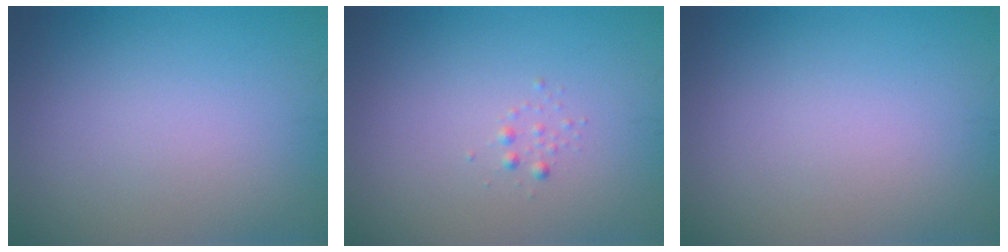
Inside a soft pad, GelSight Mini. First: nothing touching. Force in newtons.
{"total": 0.6, "press": 0.6, "slide": 0.0}
{"total": 0.0}